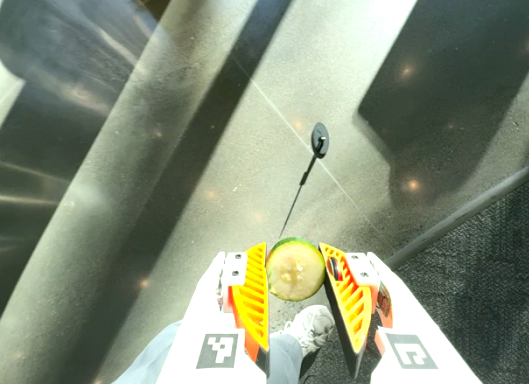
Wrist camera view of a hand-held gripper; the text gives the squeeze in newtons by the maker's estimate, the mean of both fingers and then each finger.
{"total": 9.3, "left": 9.3, "right": 9.2}